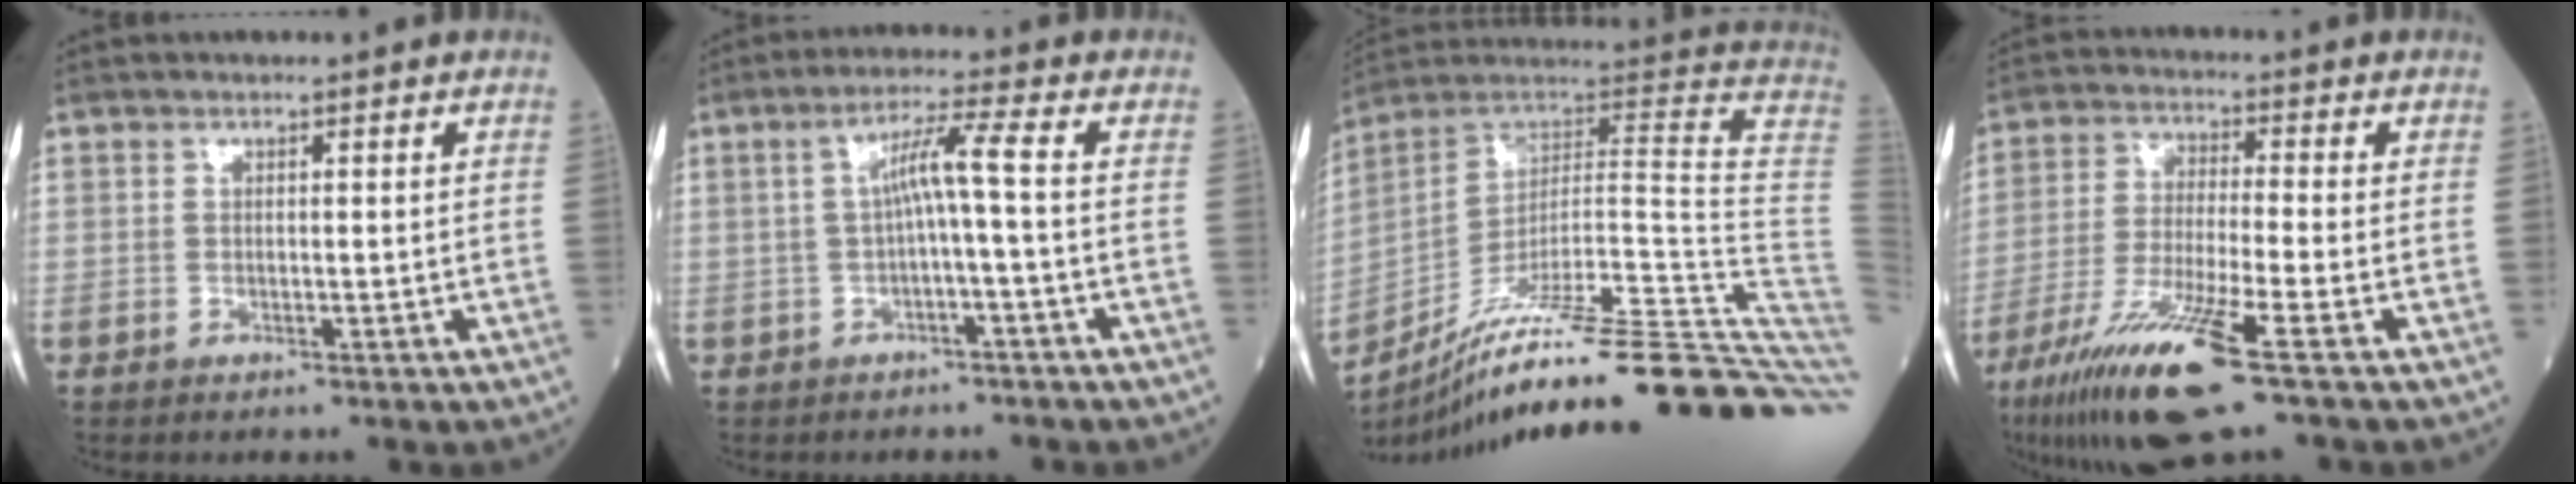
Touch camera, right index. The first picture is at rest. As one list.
[{"total": 5.0, "force": [-0.4, -0.6, 4.9], "torque": [-0.090, 0.021, -0.004]}, {"total": 36.3, "force": [-24.9, 0.5, 26.4], "torque": [-0.225, -0.013, -0.364]}, {"total": 14.0, "force": [-8.0, 0.4, 11.5], "torque": [-0.234, -0.039, -0.147]}]